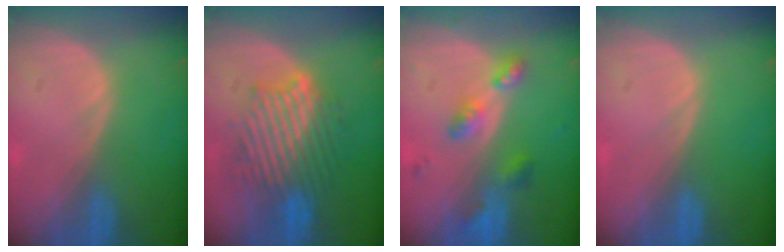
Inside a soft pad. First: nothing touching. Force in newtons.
{"total": 9.3, "press": 9.3, "slide": 0.5}
{"total": 5.3, "press": 5.1, "slide": 1.4}
{"total": 0.0}